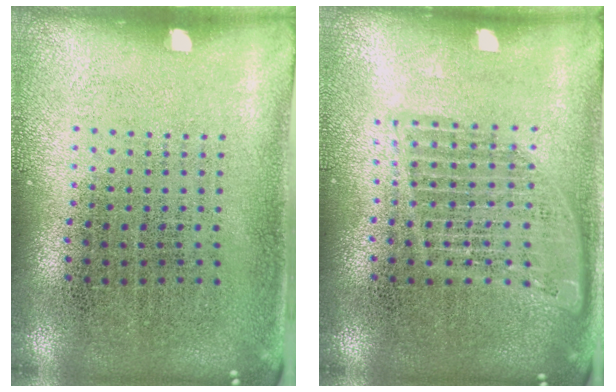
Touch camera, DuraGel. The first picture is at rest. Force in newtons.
{"total": 1.5, "press": 1.4, "slide": 0.7}